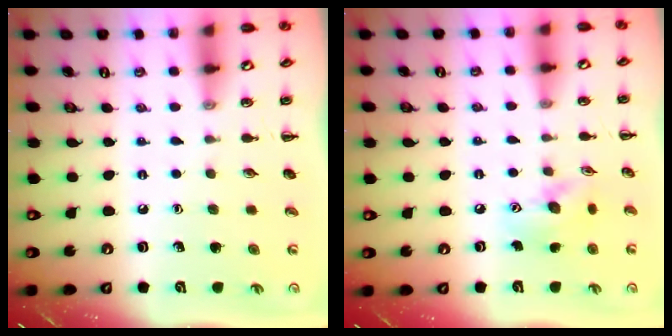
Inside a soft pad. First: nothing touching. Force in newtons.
{"total": 11.0, "press": 10.9, "slide": 1.5}